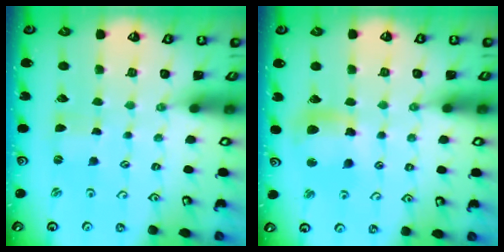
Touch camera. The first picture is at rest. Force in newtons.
{"total": 10.7, "press": 10.6, "slide": 1.3}